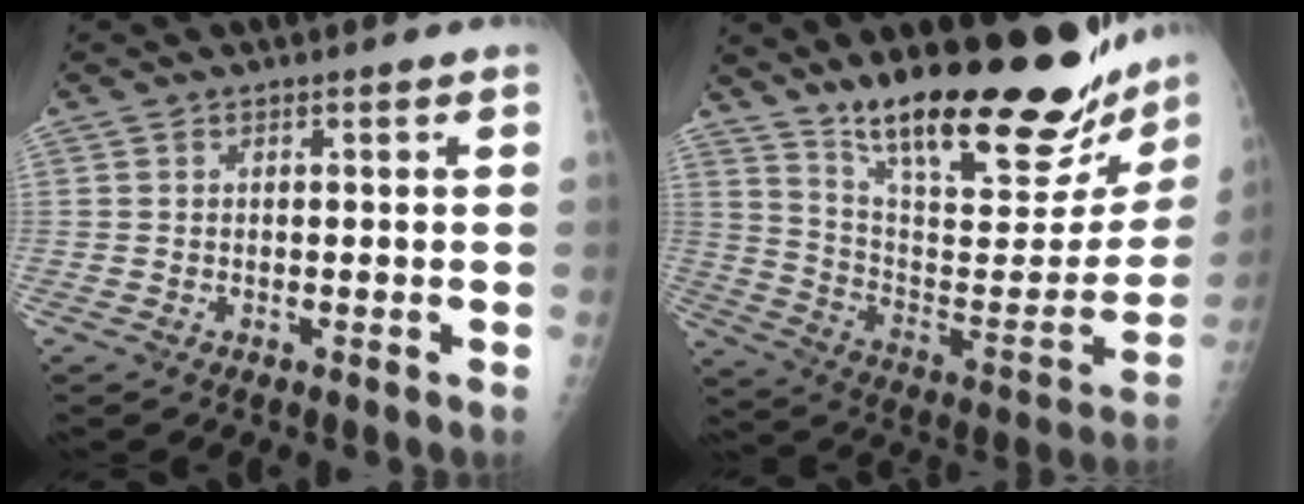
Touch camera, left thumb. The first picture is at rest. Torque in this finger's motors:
{"motor_torque": [1.56, 1.53, 1.42, -1.35, 0.10]}